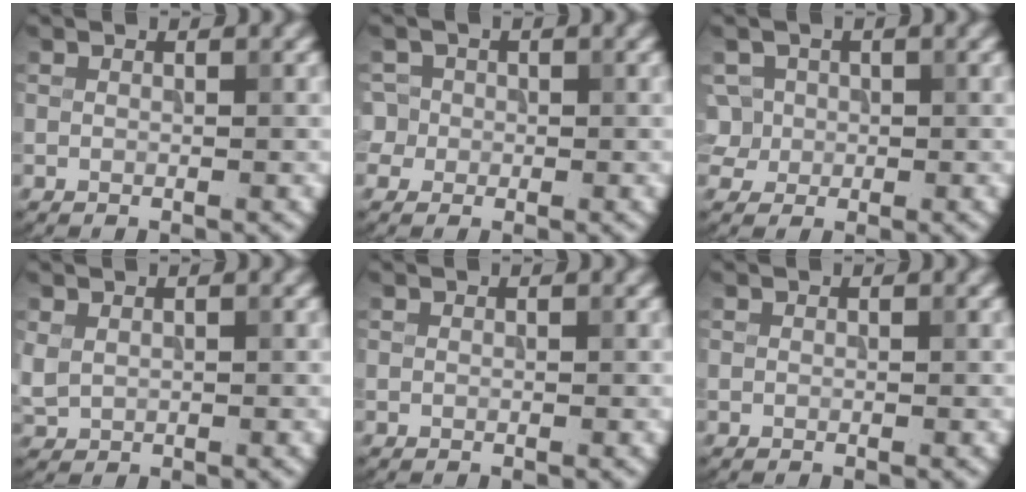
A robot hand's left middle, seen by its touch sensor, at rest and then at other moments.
{"total": 3.1, "force": [0.1, 2.9, 1.0], "torque": [-0.002, 0.025, -0.017]}
{"total": 3.3, "force": [0.2, 3.1, 1.1], "torque": [-0.022, 0.019, 0.007]}
{"total": 1.3, "force": [0.4, 1.0, 0.8], "torque": [-0.020, 0.000, 0.014]}
{"total": 0.0}
{"total": 0.0}